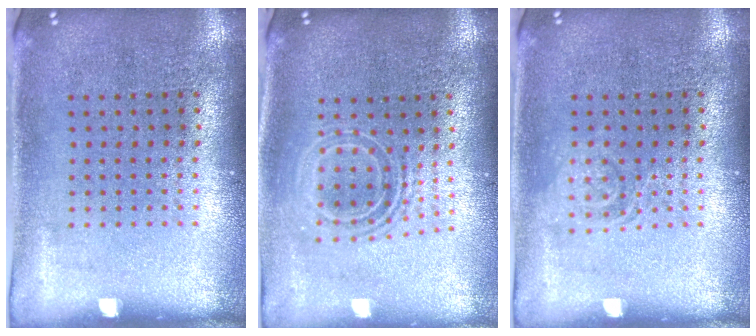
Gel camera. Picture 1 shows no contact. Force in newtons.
{"total": 1.6, "press": 1.3, "slide": 0.9}
{"total": 1.5, "press": 1.5, "slide": 0.3}